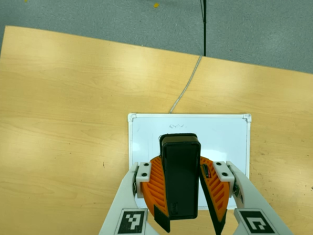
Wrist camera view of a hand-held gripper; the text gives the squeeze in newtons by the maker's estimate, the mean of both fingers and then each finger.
{"total": 9.2, "left": 9.3, "right": 9.0}